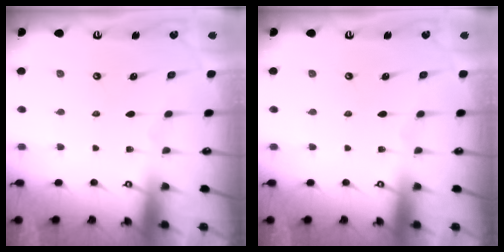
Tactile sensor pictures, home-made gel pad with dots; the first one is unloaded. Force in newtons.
{"total": 0.0}